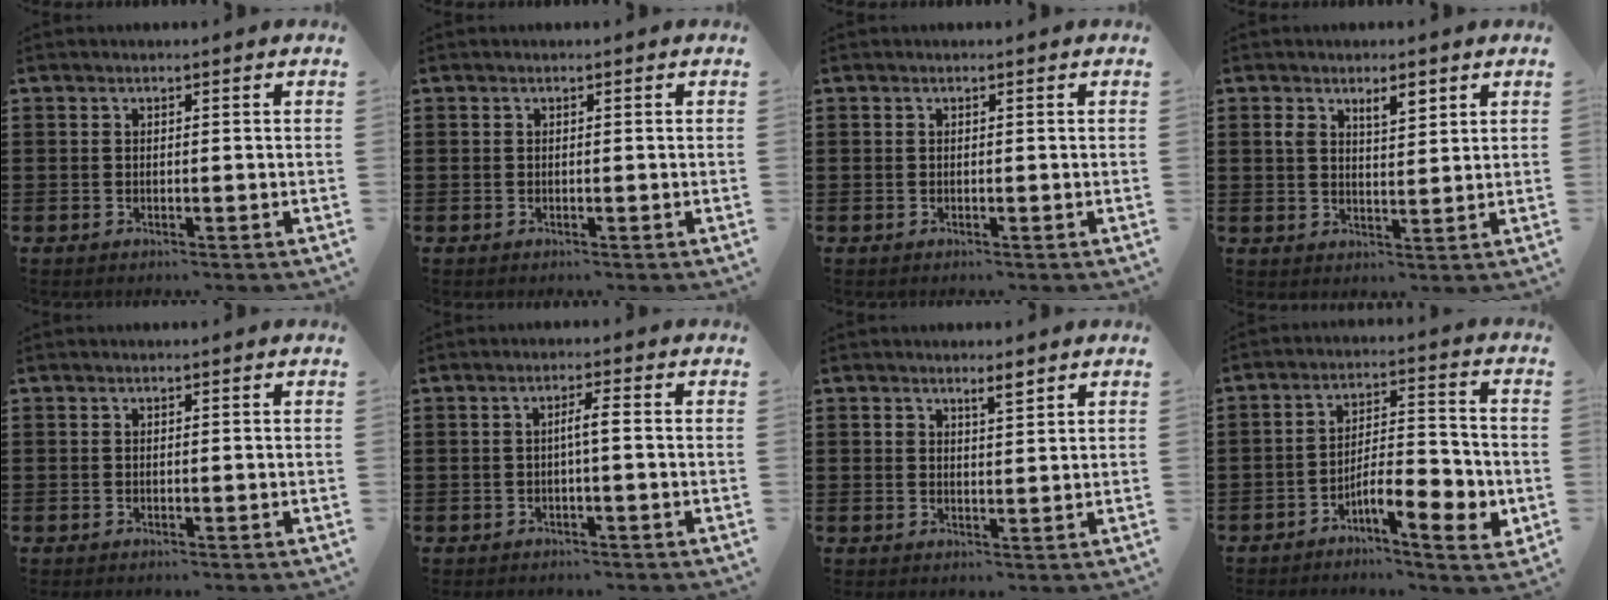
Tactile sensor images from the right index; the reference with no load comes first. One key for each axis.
{"total": 0.0}
{"total": 0.0}
{"total": 4.0, "fx": 2.4, "fy": 1.5, "fz": 2.8, "tx": -0.053, "ty": 0.002, "tz": 0.040}
{"total": 0.0}
{"total": 2.4, "fx": -0.3, "fy": 0.0, "fz": 2.3, "tx": -0.044, "ty": 0.000, "tz": -0.009}
{"total": 2.4, "fx": 1.8, "fy": 0.6, "fz": 1.5, "tx": -0.024, "ty": 0.000, "tz": 0.029}
{"total": 8.4, "fx": -4.2, "fy": 2.3, "fz": 6.9, "tx": -0.111, "ty": 0.000, "tz": -0.075}